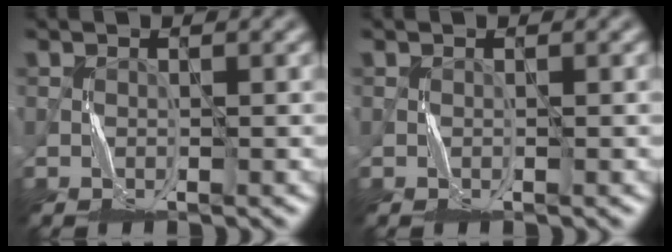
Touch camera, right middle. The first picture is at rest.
{"total": 0.0}